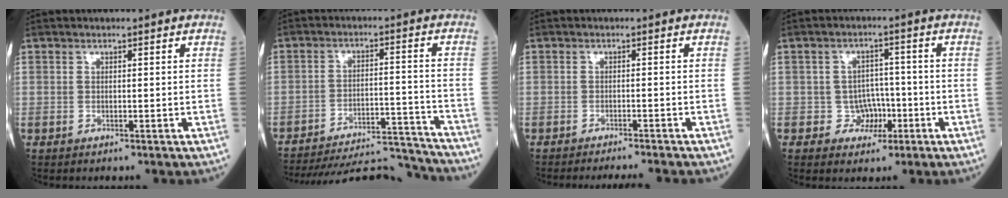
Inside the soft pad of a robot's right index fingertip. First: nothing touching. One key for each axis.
{"total": 17.2, "fx": -16.9, "fy": 0.8, "fz": 3.2, "tx": -0.063, "ty": 0.009, "tz": -0.246}
{"total": 6.4, "fx": -6.1, "fy": -0.4, "fz": 2.0, "tx": -0.020, "ty": -0.016, "tz": -0.082}
{"total": 4.2, "fx": -1.5, "fy": 3.9, "fz": 0.8, "tx": 0.002, "ty": 0.014, "tz": -0.019}